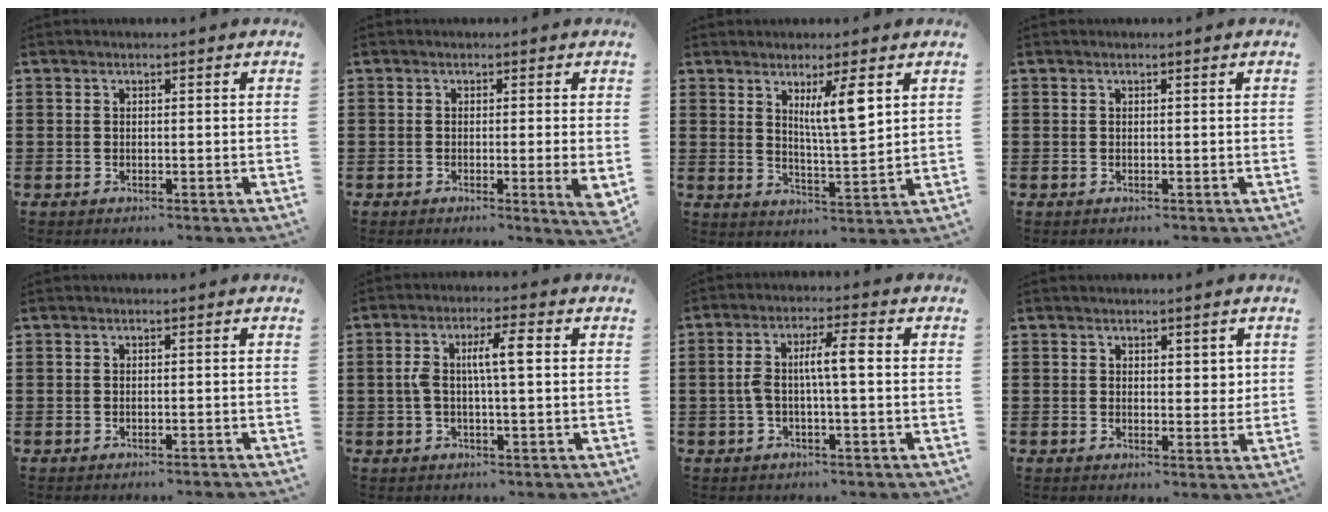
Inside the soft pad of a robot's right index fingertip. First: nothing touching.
{"total": 1.2, "force": [-0.3, 0.1, 1.2], "torque": [-0.021, -0.005, -0.004]}
{"total": 6.4, "force": [3.0, 1.0, 5.6], "torque": [-0.100, -0.004, 0.045]}
{"total": 0.0}
{"total": 0.7, "force": [-0.6, -0.1, 0.1], "torque": [-0.004, -0.002, -0.013]}
{"total": 5.6, "force": [0.4, 1.0, 5.5], "torque": [-0.111, 0.003, -0.001]}
{"total": 5.5, "force": [-0.2, 1.0, 5.4], "torque": [-0.109, 0.002, -0.010]}
{"total": 2.3, "force": [1.2, 1.4, 1.4], "torque": [-0.006, -0.003, 0.017]}